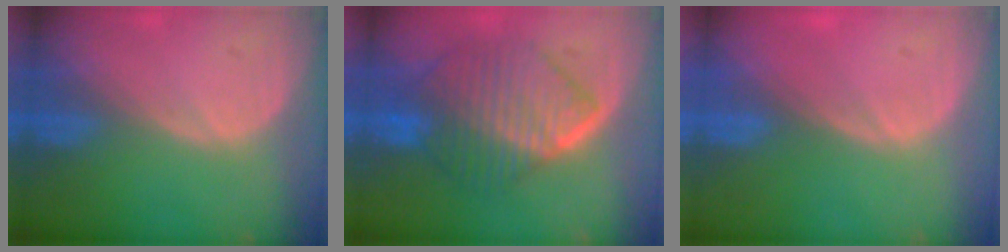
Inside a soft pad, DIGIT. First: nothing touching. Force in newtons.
{"total": 10.2, "press": 10.1, "slide": 1.0}
{"total": 0.6, "press": 0.1, "slide": 0.6}